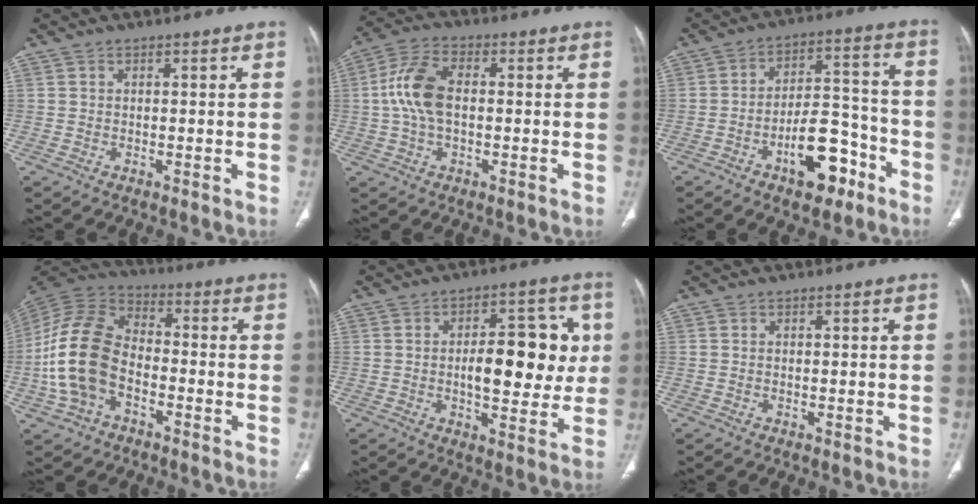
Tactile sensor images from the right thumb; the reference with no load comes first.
{"total": 9.4, "force": [0.2, 5.3, 7.8], "torque": [-0.169, 0.023, 0.001]}
{"total": 13.0, "force": [-6.7, 6.5, 9.0], "torque": [-0.105, 0.063, -0.100]}
{"total": 15.9, "force": [-4.1, 10.3, 11.4], "torque": [-0.226, 0.036, -0.085]}
{"total": 14.4, "force": [0.8, 7.0, 12.6], "torque": [-0.138, 0.013, 0.012]}
{"total": 0.0}